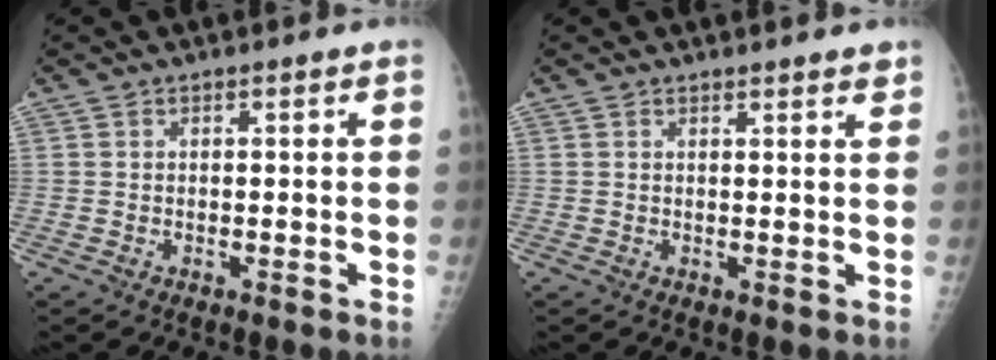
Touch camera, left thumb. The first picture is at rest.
{"total": 2.1, "force": [1.9, 0.2, 0.9], "torque": [-0.006, -0.008, 0.021]}